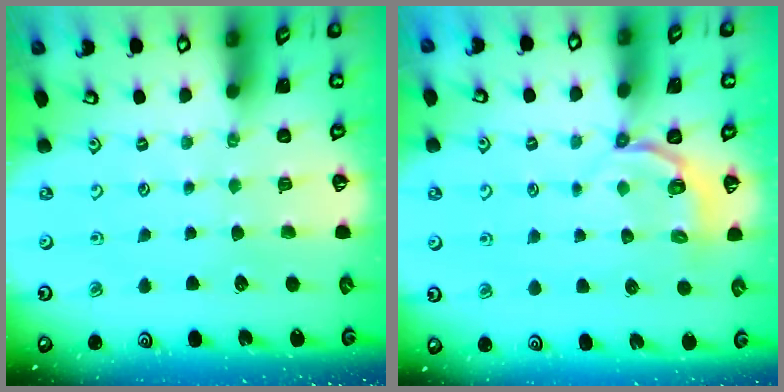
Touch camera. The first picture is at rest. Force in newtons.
{"total": 3.6, "press": 2.6, "slide": 2.5}